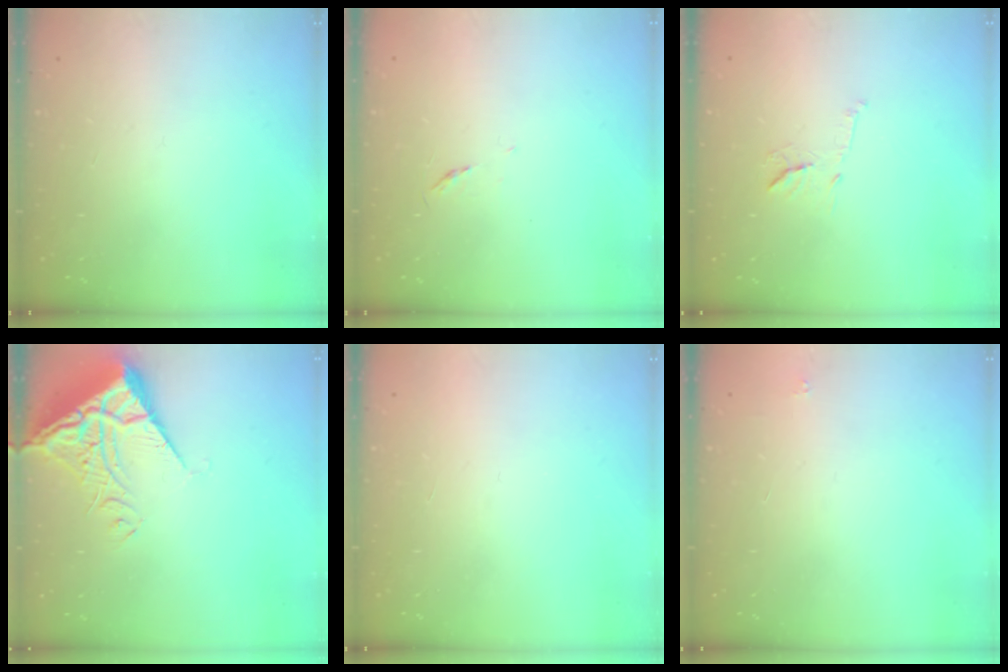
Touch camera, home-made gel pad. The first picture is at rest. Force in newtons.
{"total": 3.1, "press": 3.0, "slide": 0.5}
{"total": 9.1, "press": 9.1, "slide": 0.5}
{"total": 7.5, "press": 7.4, "slide": 1.0}
{"total": 1.6, "press": 1.6, "slide": 0.1}
{"total": 1.8, "press": 1.7, "slide": 0.1}